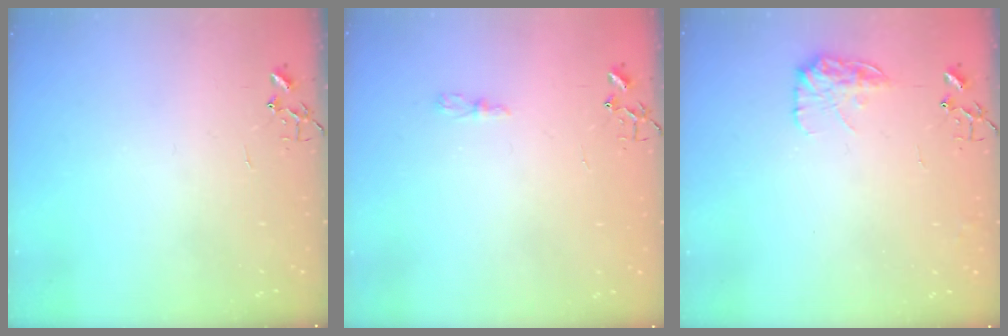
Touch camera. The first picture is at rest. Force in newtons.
{"total": 3.5, "press": 3.5, "slide": 0.5}
{"total": 11.4, "press": 11.3, "slide": 0.4}